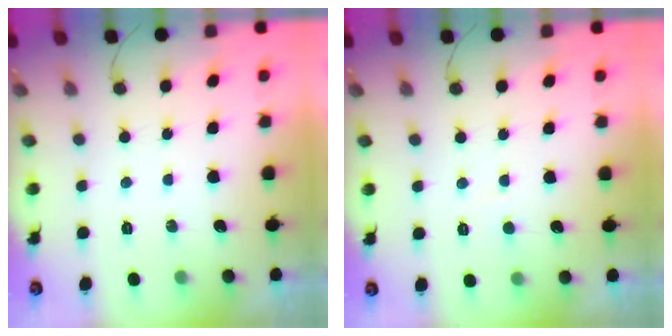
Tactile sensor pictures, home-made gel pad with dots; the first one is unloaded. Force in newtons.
{"total": 2.0, "press": 2.0, "slide": 0.1}